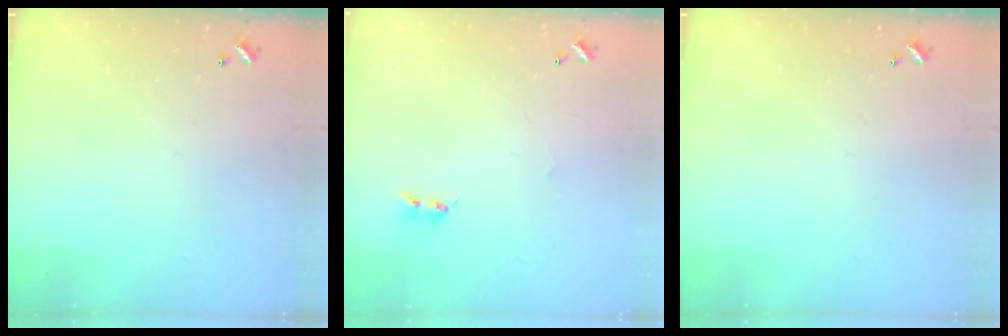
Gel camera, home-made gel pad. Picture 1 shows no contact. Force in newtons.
{"total": 2.2, "press": 2.2, "slide": 0.4}
{"total": 0.0}